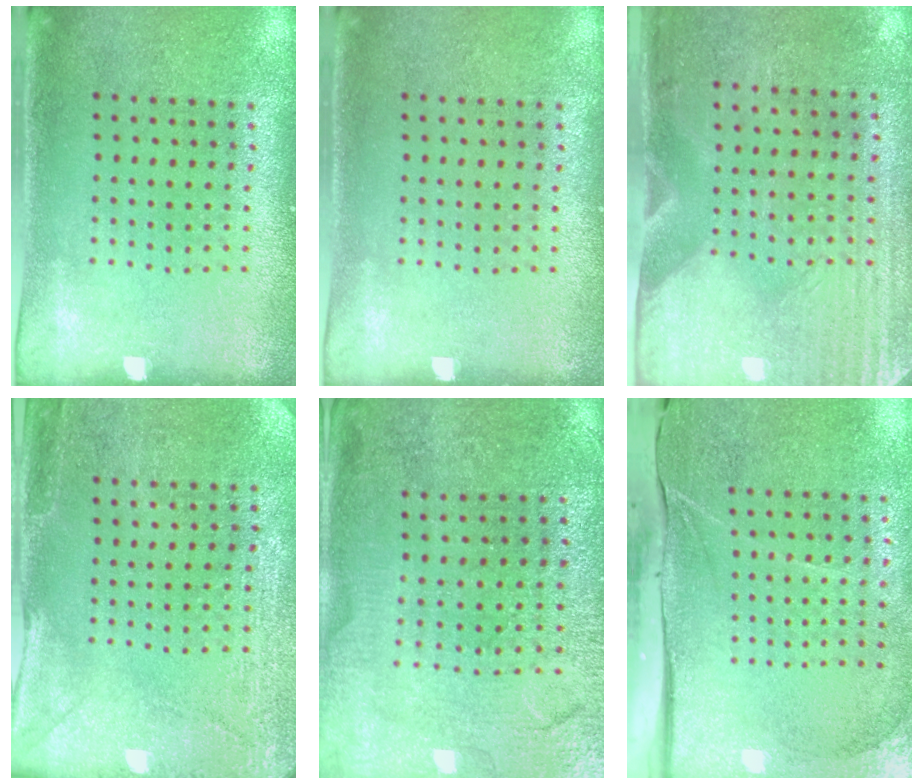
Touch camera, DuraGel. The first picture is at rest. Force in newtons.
{"total": 0.0}
{"total": 3.0, "press": 2.6, "slide": 1.5}
{"total": 2.9, "press": 2.7, "slide": 1.0}
{"total": 1.5, "press": 1.5, "slide": 0.2}
{"total": 4.4, "press": 3.5, "slide": 2.6}